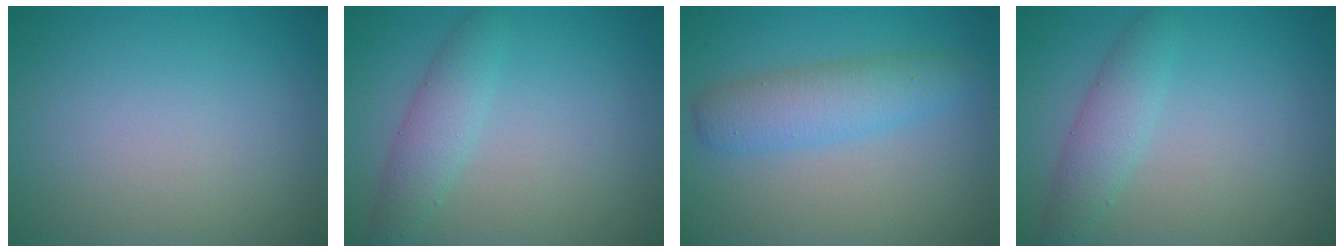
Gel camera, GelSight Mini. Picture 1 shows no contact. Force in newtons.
{"total": 2.6, "press": 2.6, "slide": 0.1}
{"total": 3.9, "press": 3.9, "slide": 0.1}
{"total": 2.6, "press": 2.6, "slide": 0.1}